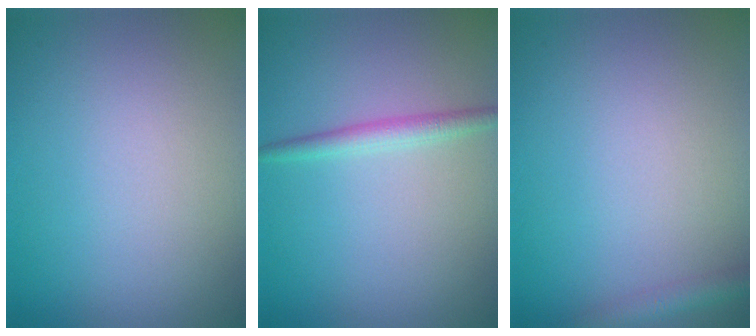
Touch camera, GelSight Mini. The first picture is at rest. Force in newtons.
{"total": 1.7, "press": 1.7, "slide": 0.1}
{"total": 1.8, "press": 1.8, "slide": 0.1}